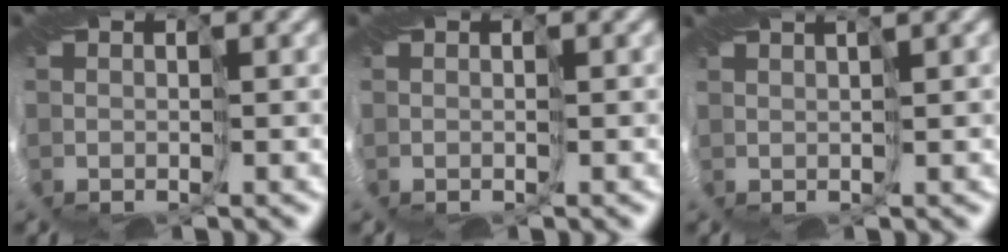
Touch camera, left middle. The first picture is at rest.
{"total": 0.0}
{"total": 2.4, "force": [1.6, 0.1, 1.8], "torque": [-0.034, 0.005, 0.027]}